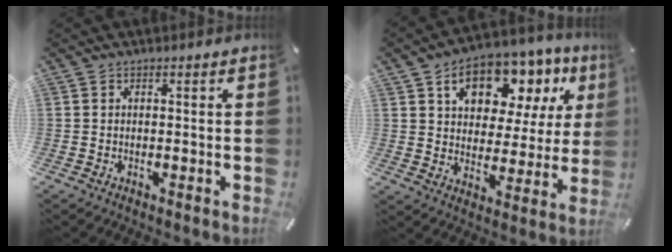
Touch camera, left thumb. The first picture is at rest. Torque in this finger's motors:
{"motor_torque": [2.11, 2.15, 2.05, -0.73, 0.20]}